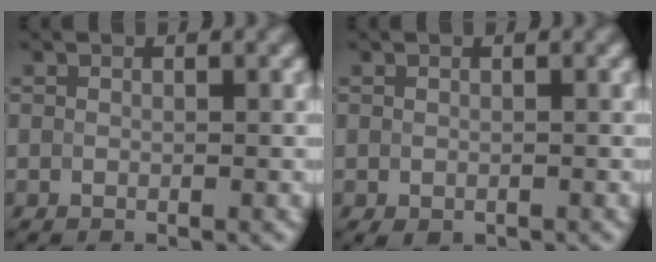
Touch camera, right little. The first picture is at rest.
{"total": 1.0, "force": [-0.5, 0.6, 0.7], "torque": [-0.013, -0.005, -0.008]}